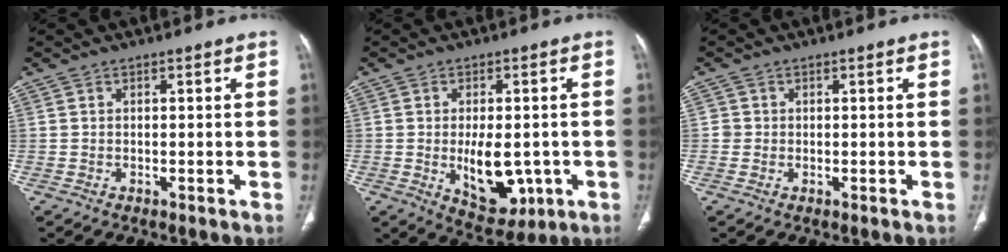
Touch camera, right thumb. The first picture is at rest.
{"total": 10.8, "force": [-2.0, 6.0, 8.8], "torque": [-0.110, -0.006, -0.010]}
{"total": 1.5, "force": [-0.1, 1.5, 0.1], "torque": [0.006, 0.006, -0.004]}